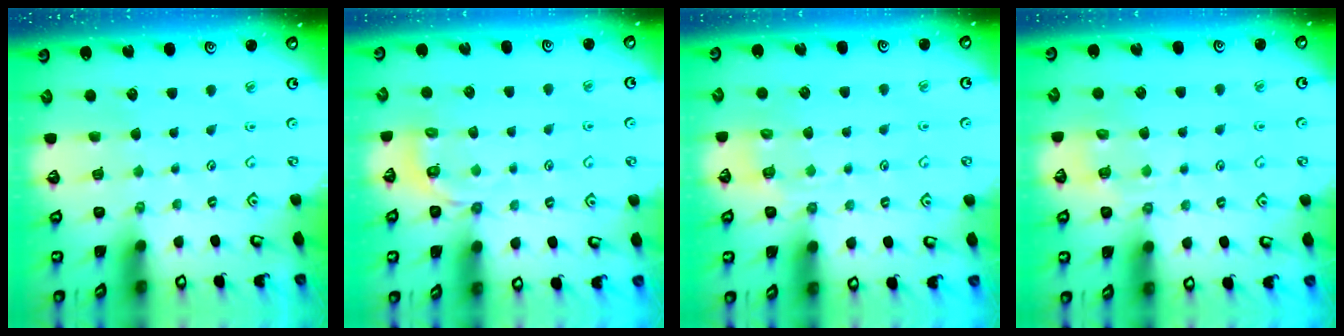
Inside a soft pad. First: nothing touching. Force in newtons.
{"total": 3.3, "press": 2.8, "slide": 1.7}
{"total": 5.8, "press": 5.7, "slide": 1.2}
{"total": 6.2, "press": 6.1, "slide": 1.0}